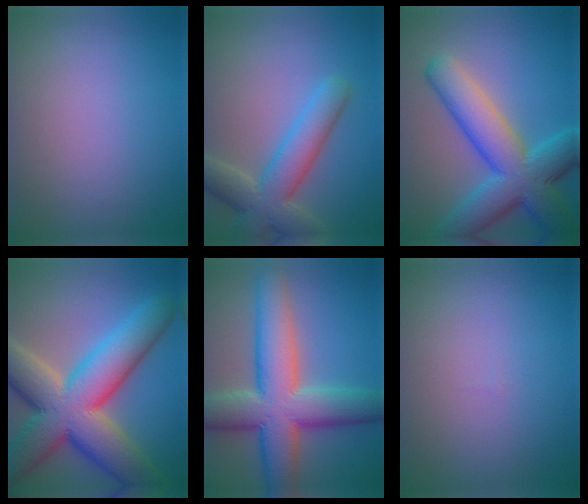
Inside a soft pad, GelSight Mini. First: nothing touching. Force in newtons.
{"total": 6.3, "press": 6.3, "slide": 0.3}
{"total": 9.8, "press": 9.8, "slide": 0.3}
{"total": 14.3, "press": 14.3, "slide": 0.8}
{"total": 11.2, "press": 11.1, "slide": 0.4}
{"total": 0.0}